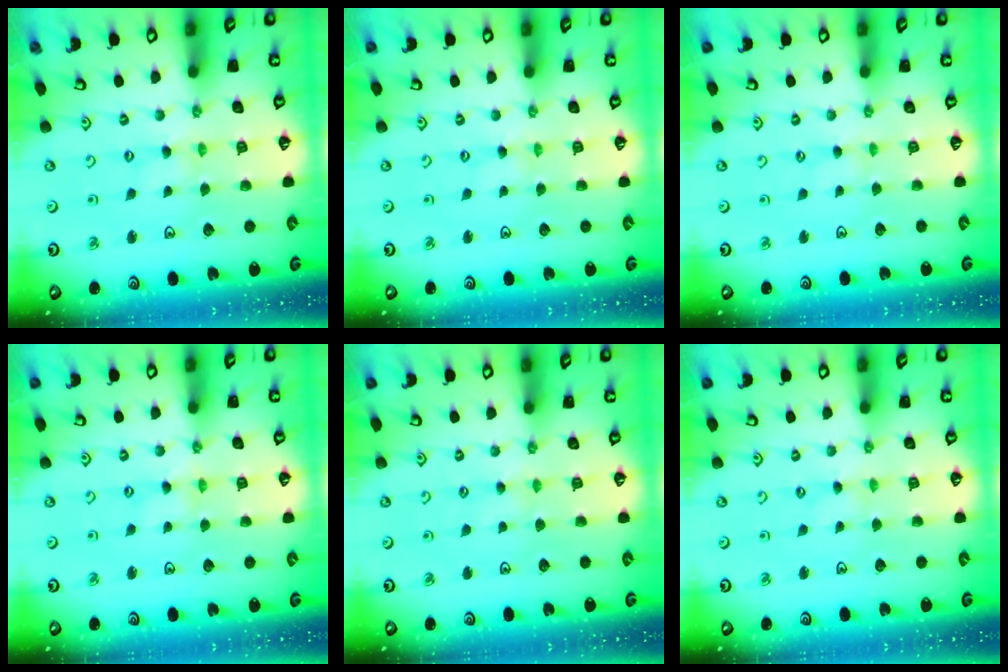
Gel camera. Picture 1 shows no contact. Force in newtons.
{"total": 0.0}
{"total": 0.0}
{"total": 1.2, "press": 1.1, "slide": 0.2}
{"total": 2.1, "press": 2.1, "slide": 0.4}
{"total": 0.0}